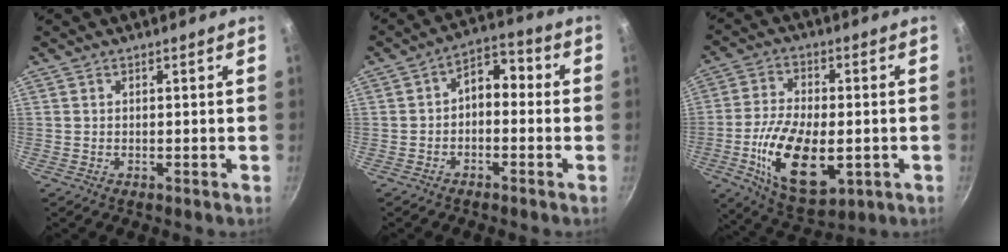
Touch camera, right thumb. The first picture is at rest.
{"total": 6.9, "force": [-0.4, 4.4, 5.3], "torque": [-0.059, 0.037, -0.021]}
{"total": 16.7, "force": [-3.9, 8.3, 13.9], "torque": [-0.244, -0.004, -0.055]}